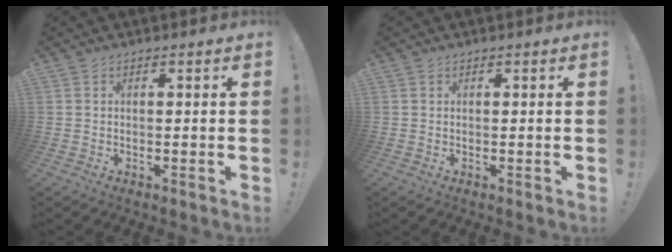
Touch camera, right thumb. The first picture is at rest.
{"total": 0.0}